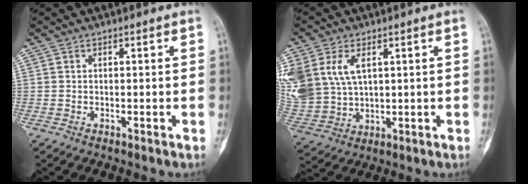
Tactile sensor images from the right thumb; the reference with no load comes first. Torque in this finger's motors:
{"motor_torque": [0.69, 1.67, 0.26, 0.01, 0.14]}